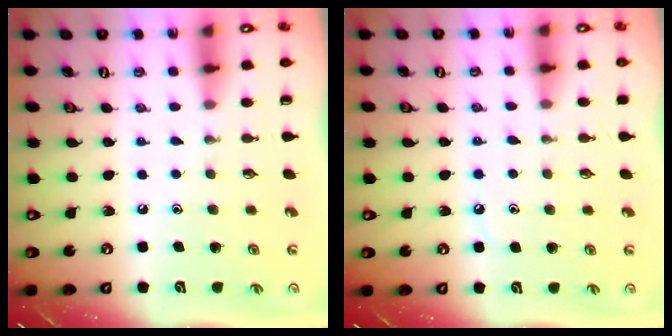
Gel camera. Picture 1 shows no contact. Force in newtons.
{"total": 7.5, "press": 7.5, "slide": 0.9}